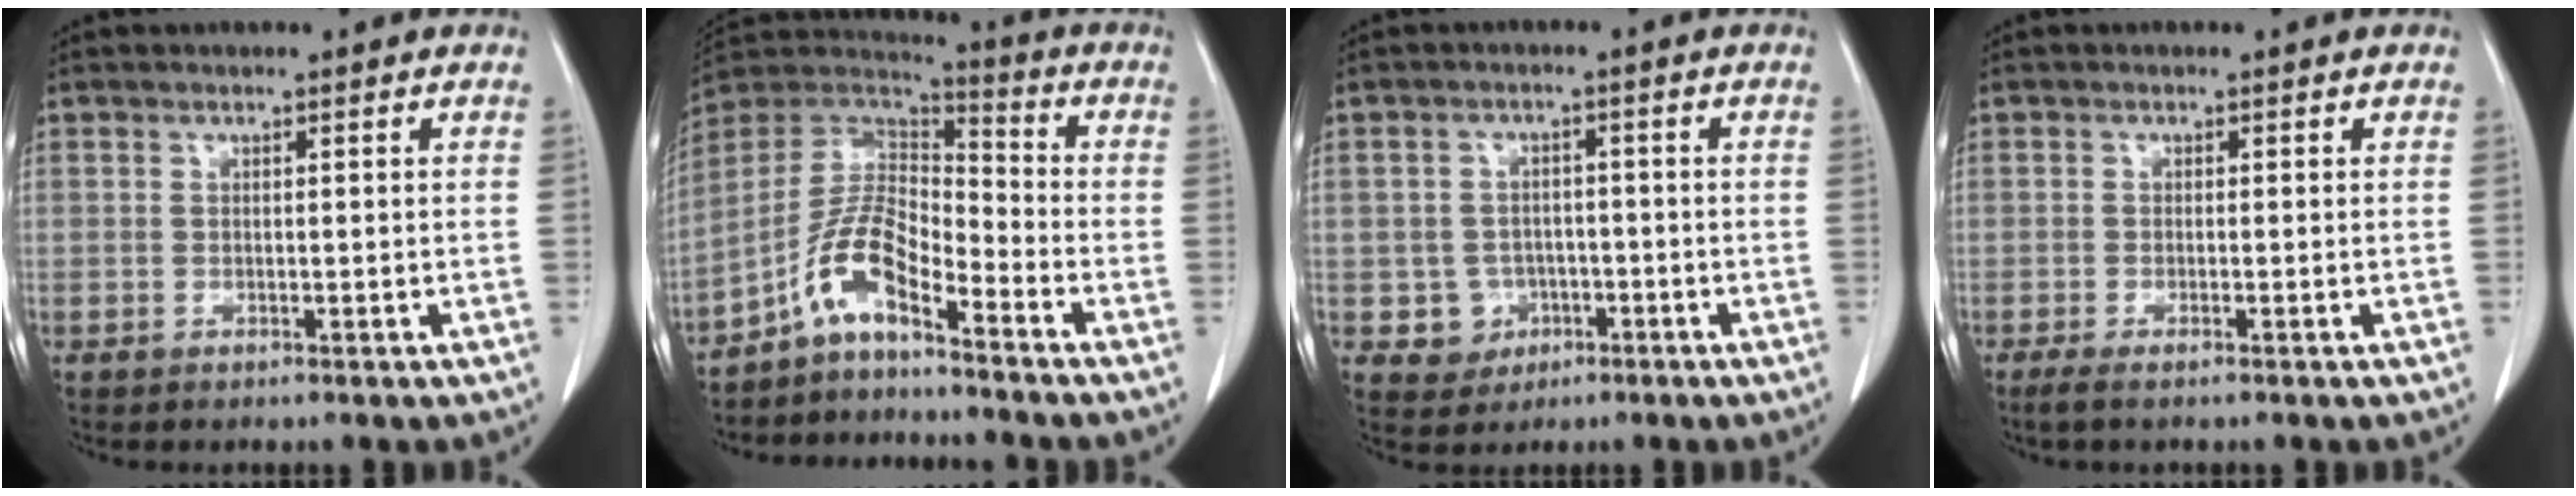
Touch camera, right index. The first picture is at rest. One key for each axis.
{"total": 9.1, "fx": -5.9, "fy": 2.7, "fz": 6.3, "tx": -0.136, "ty": 0.027, "tz": -0.119}
{"total": 4.5, "fx": -1.5, "fy": 4.3, "fz": 0.4, "tx": 0.002, "ty": 0.012, "tz": -0.014}
{"total": 1.8, "fx": -1.4, "fy": 0.1, "fz": 1.2, "tx": -0.022, "ty": -0.004, "tz": -0.022}